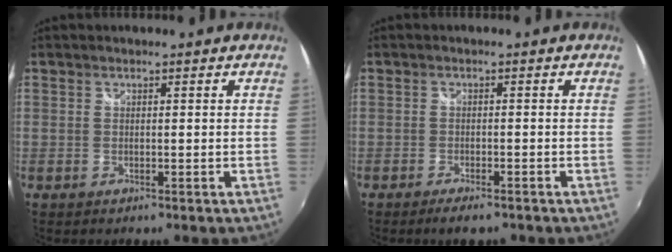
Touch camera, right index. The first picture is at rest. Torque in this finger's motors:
{"motor_torque": [0.09, -0.04, 0.17, 0.02]}